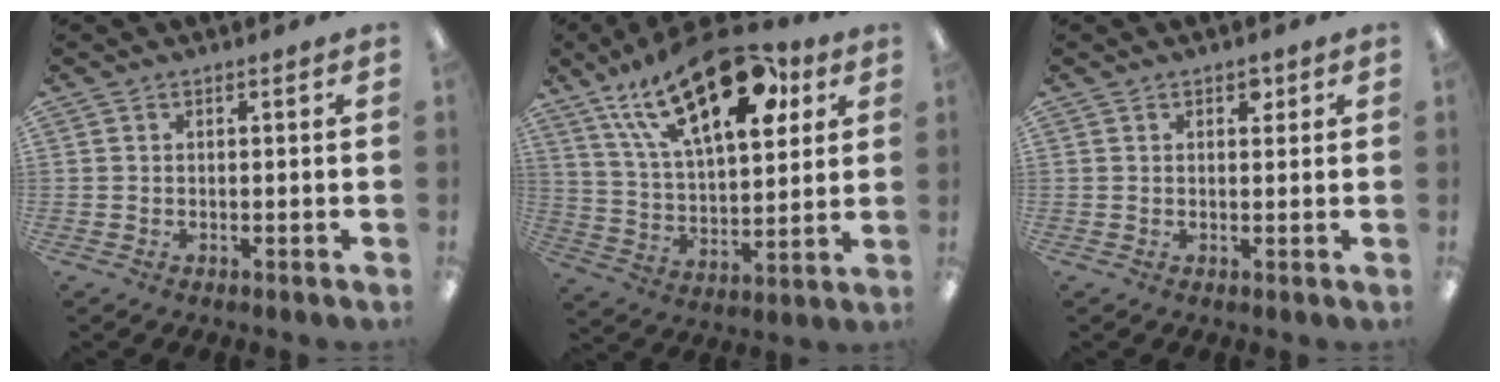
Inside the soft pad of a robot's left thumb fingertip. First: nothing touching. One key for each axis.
{"total": 25.2, "fx": 14.2, "fy": 11.9, "fz": 17.0, "tx": -0.280, "ty": -0.064, "tz": 0.241}
{"total": 1.9, "fx": 1.2, "fy": 1.1, "fz": 1.0, "tx": -0.005, "ty": -0.004, "tz": 0.018}